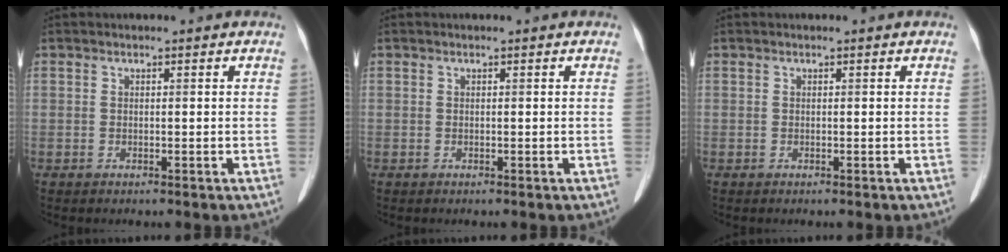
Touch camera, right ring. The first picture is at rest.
{"total": 0.0}
{"total": 0.0}